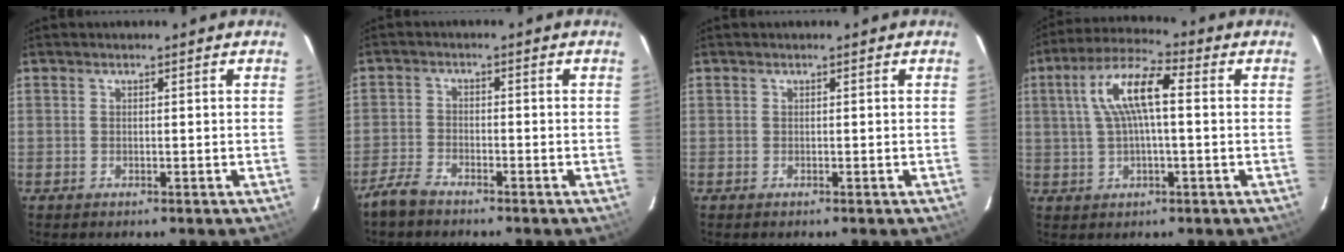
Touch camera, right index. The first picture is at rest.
{"total": 4.3, "force": [-3.8, 1.4, 1.6], "torque": [-0.052, 0.000, -0.078]}
{"total": 0.0}
{"total": 10.2, "force": [1.6, 2.8, 9.6], "torque": [-0.186, 0.022, 0.029]}